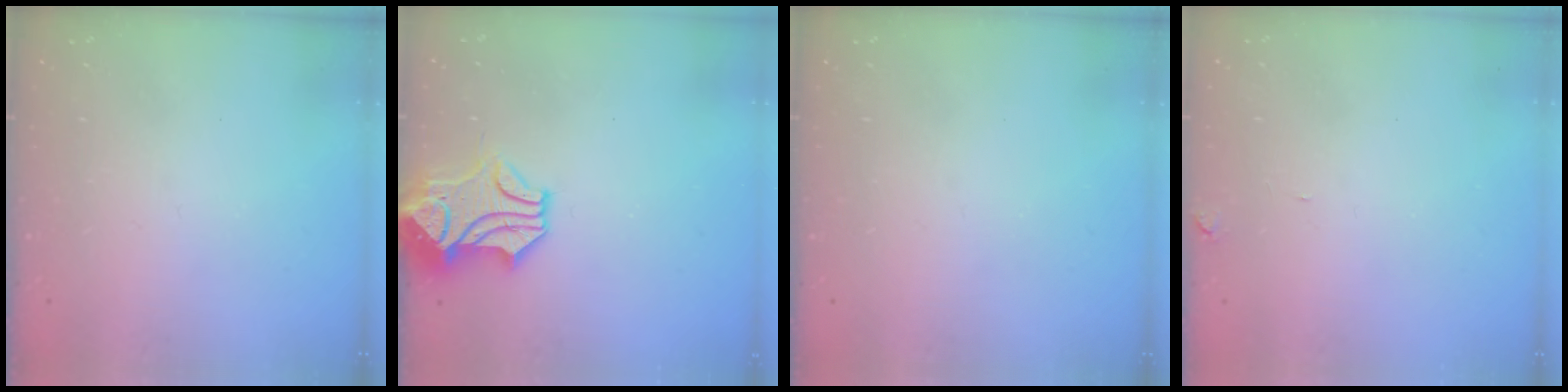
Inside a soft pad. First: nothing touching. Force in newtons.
{"total": 1.0, "press": 0.2, "slide": 1.0}
{"total": 0.0}
{"total": 1.3, "press": 1.2, "slide": 0.5}